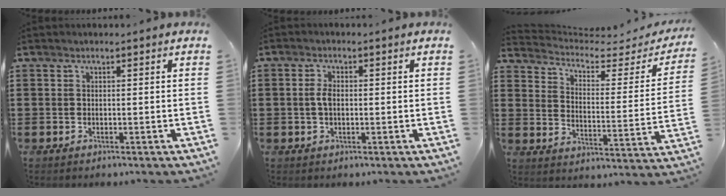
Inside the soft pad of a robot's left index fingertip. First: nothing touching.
{"total": 2.6, "force": [0.1, 1.3, 2.2], "torque": [-0.054, 0.003, -0.003]}
{"total": 3.9, "force": [3.3, 1.3, 1.5], "torque": [-0.052, -0.023, 0.050]}